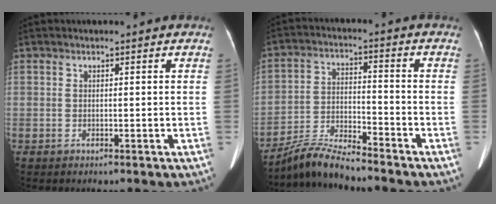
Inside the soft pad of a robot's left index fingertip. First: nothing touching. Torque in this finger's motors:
{"motor_torque": [-0.10, 0.24, 0.00, 0.00]}